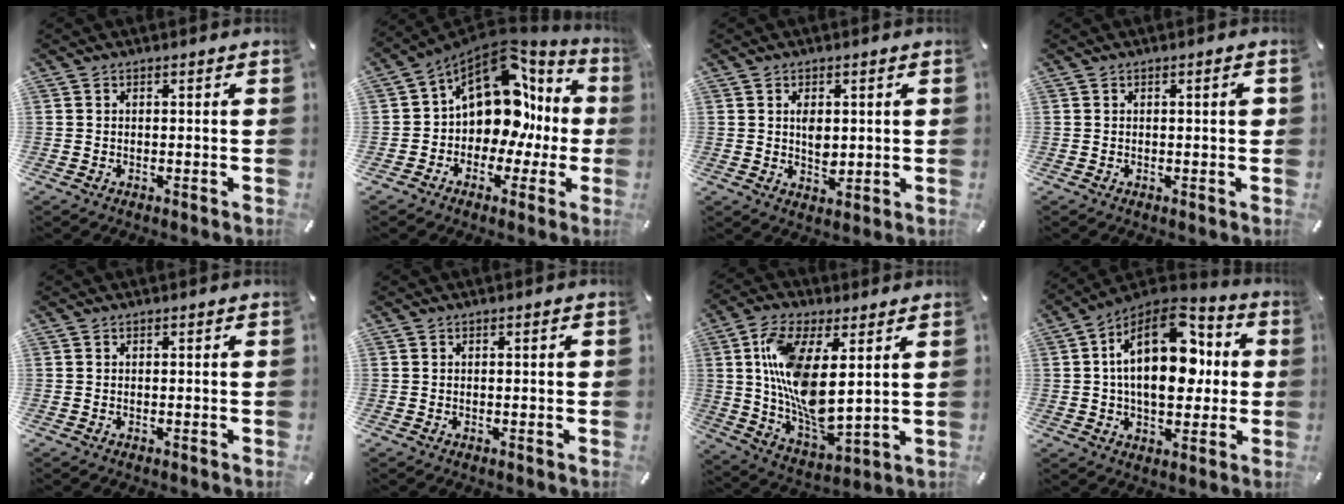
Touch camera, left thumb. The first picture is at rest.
{"total": 15.5, "force": [4.1, 11.3, 9.8], "torque": [-0.168, -0.039, 0.069]}
{"total": 4.3, "force": [0.7, 2.9, 3.2], "torque": [-0.050, -0.006, 0.004]}
{"total": 2.1, "force": [0.3, 0.5, 2.0], "torque": [-0.021, -0.003, 0.000]}
{"total": 0.0}
{"total": 0.8, "force": [0.1, 0.3, 0.8], "torque": [-0.015, 0.002, 0.000]}
{"total": 15.0, "force": [4.2, 6.9, 12.7], "torque": [-0.262, -0.029, 0.077]}
{"total": 21.5, "force": [3.8, 13.2, 16.5], "torque": [-0.279, -0.014, 0.059]}